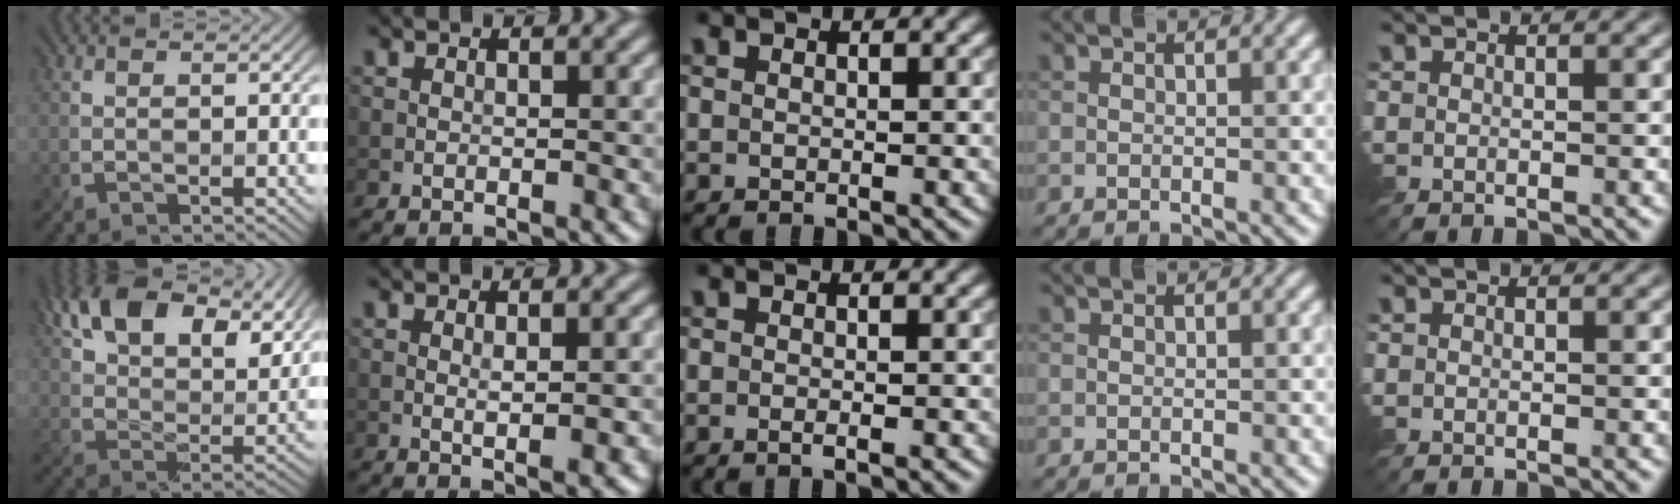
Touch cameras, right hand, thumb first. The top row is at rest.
{"thumb": {"total": 13.2, "force": [7.6, 7.2, 8.0], "torque": [-0.161, 0.008, 0.138]}, "index": {"total": 1.8, "force": [0.0, 0.2, 1.8], "torque": [-0.031, -0.002, 0.001]}, "middle": {"total": 1.0, "force": [-0.2, 0.3, 1.0], "torque": [-0.010, -0.004, -0.006]}}